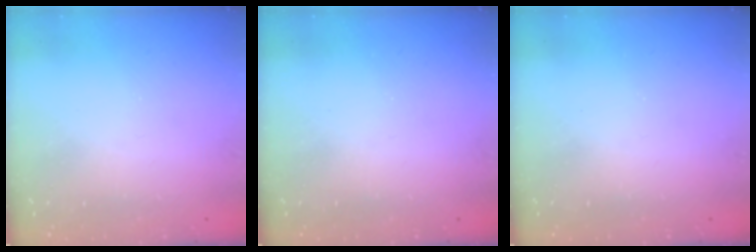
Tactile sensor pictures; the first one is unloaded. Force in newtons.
{"total": 0.0}
{"total": 0.0}